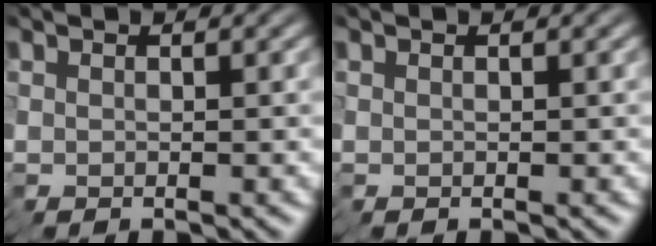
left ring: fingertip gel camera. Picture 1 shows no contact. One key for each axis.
{"total": 0.0}